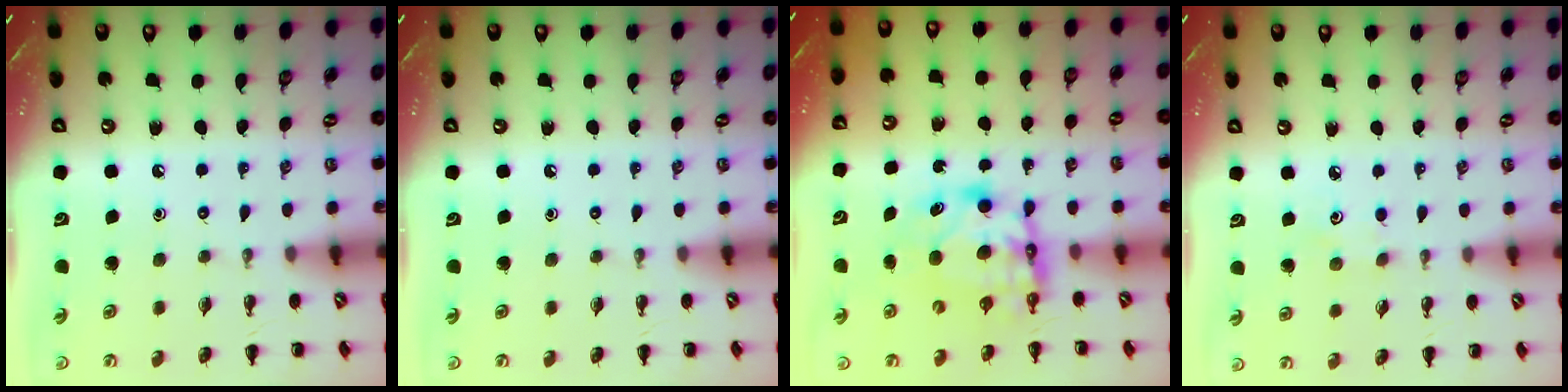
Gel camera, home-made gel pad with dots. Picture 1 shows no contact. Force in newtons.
{"total": 0.0}
{"total": 6.4, "press": 6.4, "slide": 0.7}
{"total": 3.4, "press": 3.3, "slide": 0.8}